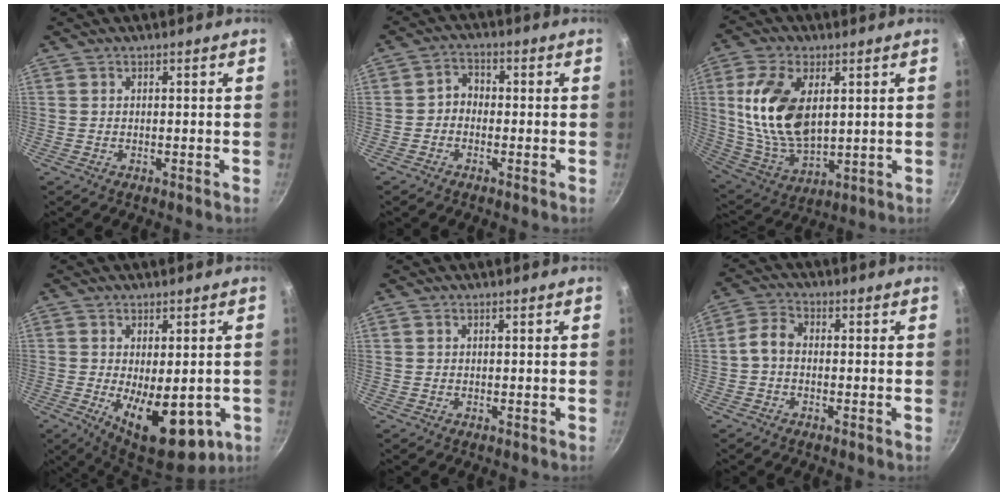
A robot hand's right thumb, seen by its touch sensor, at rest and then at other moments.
{"total": 3.3, "force": [-0.9, 2.7, 1.7], "torque": [-0.012, 0.018, -0.026]}
{"total": 17.0, "force": [3.6, 9.6, 13.6], "torque": [-0.249, -0.018, 0.080]}
{"total": 15.3, "force": [-3.8, 7.2, 13.0], "torque": [-0.156, -0.019, -0.034]}
{"total": 0.0}
{"total": 3.9, "force": [-1.0, 2.7, 2.7], "torque": [-0.057, 0.024, -0.030]}